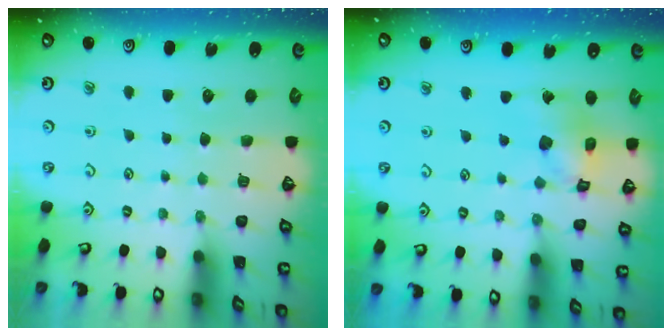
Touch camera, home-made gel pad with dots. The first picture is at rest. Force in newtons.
{"total": 12.3, "press": 12.2, "slide": 1.5}